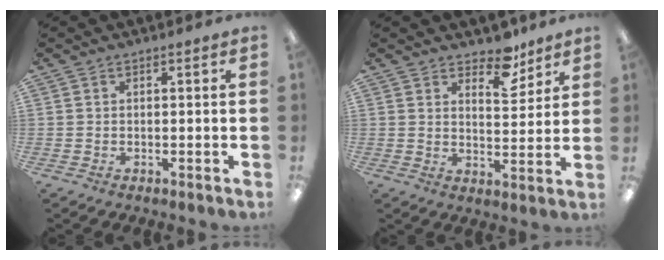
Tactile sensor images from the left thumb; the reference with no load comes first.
{"total": 8.2, "force": [6.7, 3.5, 3.1], "torque": [-0.034, -0.044, 0.116]}